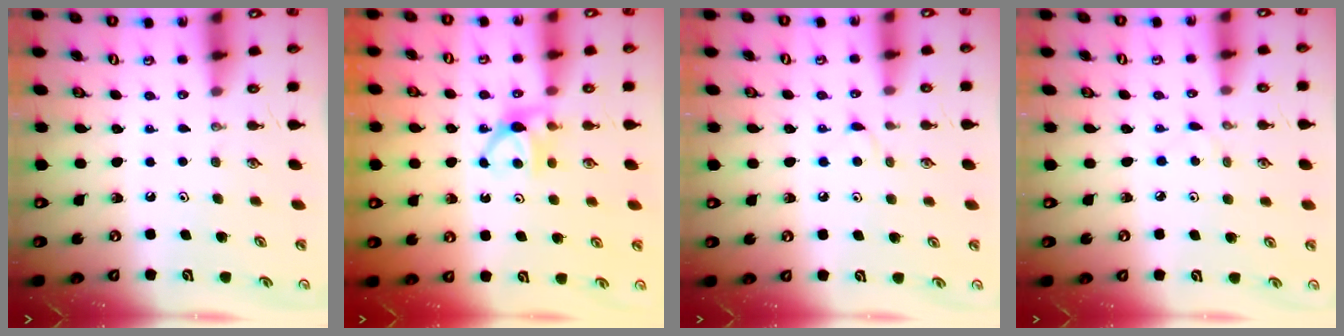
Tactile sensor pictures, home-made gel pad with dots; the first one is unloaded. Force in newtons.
{"total": 5.1, "press": 5.0, "slide": 0.7}
{"total": 4.2, "press": 4.2, "slide": 0.5}
{"total": 2.9, "press": 2.9, "slide": 0.4}